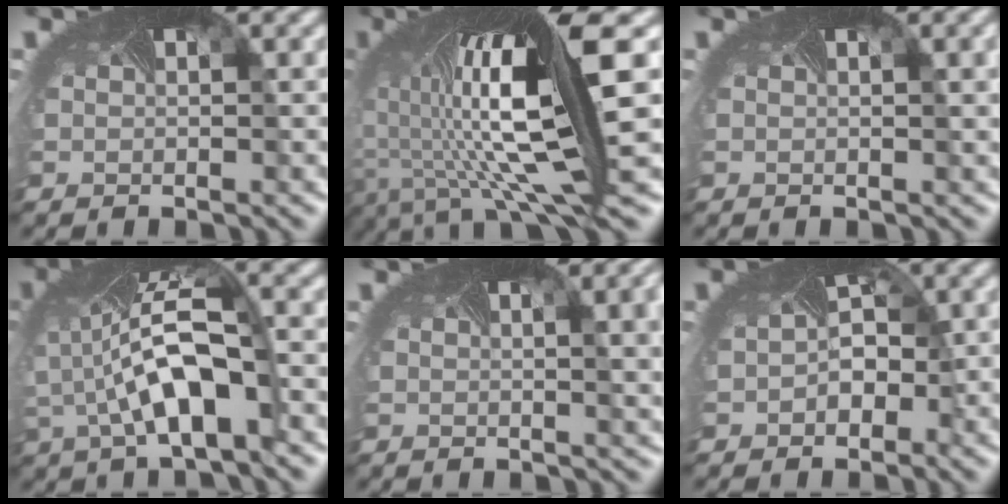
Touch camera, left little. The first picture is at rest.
{"total": 12.9, "force": [0.1, 3.2, 12.5], "torque": [-0.207, -0.014, 0.010]}
{"total": 2.0, "force": [0.6, 0.6, 1.7], "torque": [-0.016, 0.004, 0.001]}
{"total": 5.7, "force": [-1.4, 2.1, 5.1], "torque": [-0.129, -0.003, -0.019]}
{"total": 6.0, "force": [1.5, 2.4, 5.3], "torque": [-0.057, 0.008, 0.016]}
{"total": 2.2, "force": [-0.5, 1.8, 1.1], "torque": [-0.036, -0.009, -0.003]}